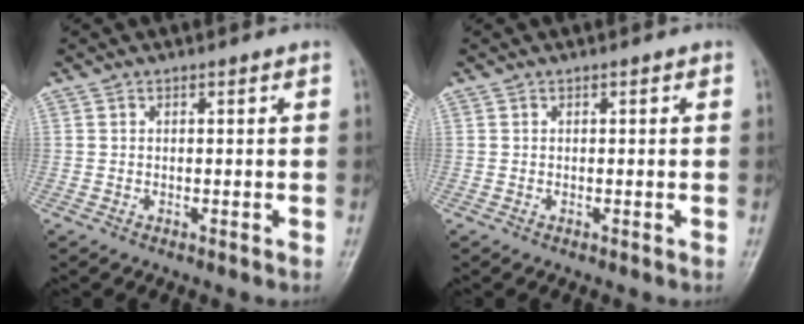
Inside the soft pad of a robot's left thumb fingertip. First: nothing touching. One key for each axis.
{"total": 0.0}